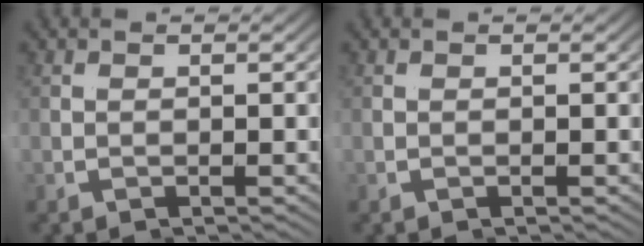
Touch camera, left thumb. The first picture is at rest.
{"total": 0.0}